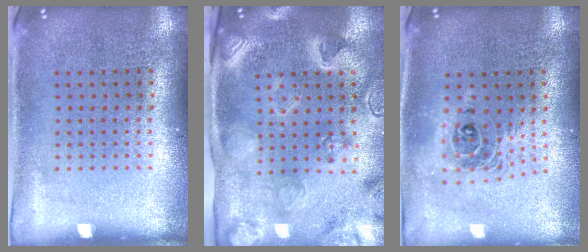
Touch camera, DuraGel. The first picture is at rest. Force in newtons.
{"total": 3.1, "press": 3.1, "slide": 0.4}
{"total": 1.8, "press": 1.4, "slide": 1.1}